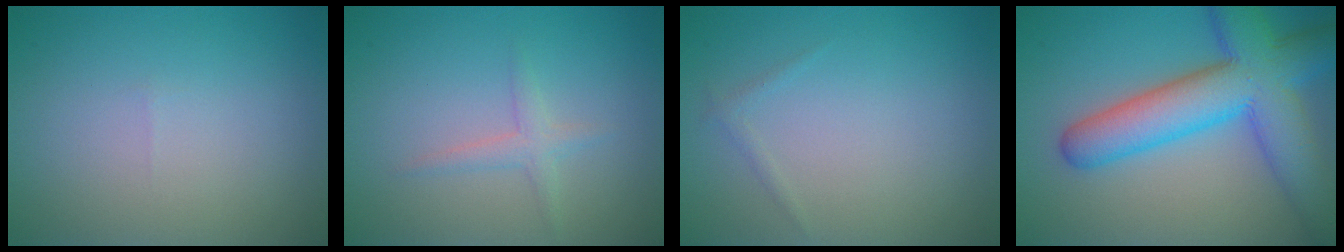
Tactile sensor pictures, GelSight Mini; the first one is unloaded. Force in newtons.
{"total": 1.5, "press": 1.5, "slide": 0.1}
{"total": 0.6, "press": 0.6, "slide": 0.0}
{"total": 10.1, "press": 10.0, "slide": 0.5}